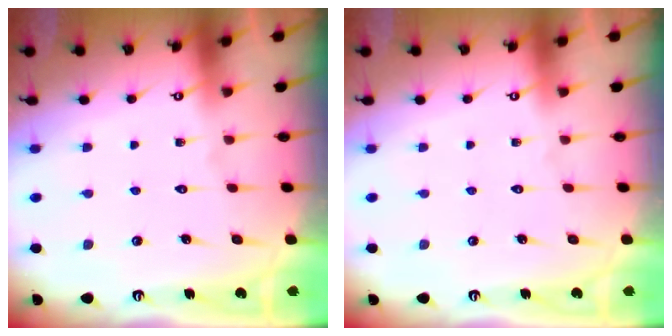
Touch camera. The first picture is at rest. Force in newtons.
{"total": 0.0}